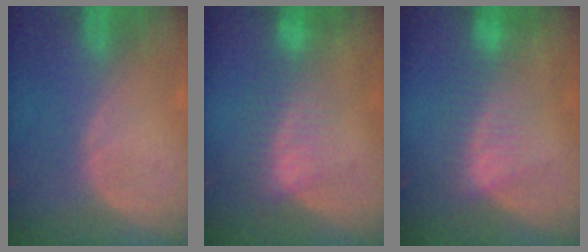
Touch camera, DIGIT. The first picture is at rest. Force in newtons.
{"total": 7.2, "press": 6.1, "slide": 3.8}
{"total": 6.9, "press": 6.3, "slide": 2.7}